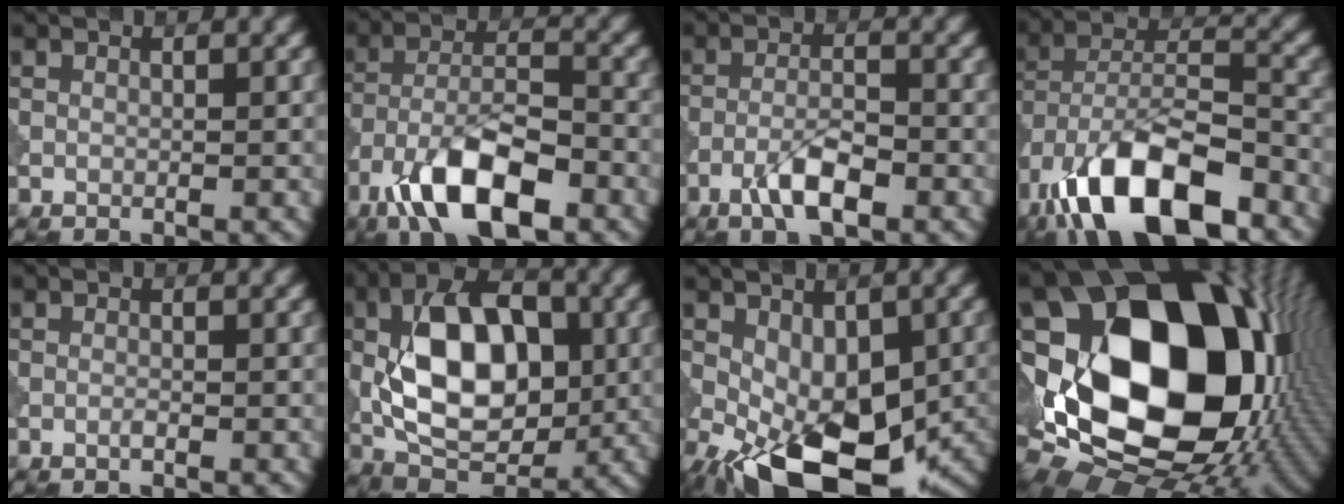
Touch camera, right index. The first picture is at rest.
{"total": 10.4, "force": [-5.9, 4.0, 7.6], "torque": [-0.133, 0.008, -0.111]}
{"total": 4.4, "force": [-2.4, 1.2, 3.4], "torque": [-0.068, 0.005, -0.051]}
{"total": 13.9, "force": [-8.4, 5.9, 9.4], "torque": [-0.171, -0.004, -0.153]}
{"total": 0.5, "force": [-0.3, 0.0, 0.4], "torque": [-0.010, 0.000, -0.007]}
{"total": 11.5, "force": [0.4, 6.5, 9.4], "torque": [-0.157, 0.015, -0.001]}
{"total": 13.4, "force": [-4.8, 7.1, 10.3], "torque": [-0.166, -0.036, -0.067]}
{"total": 20.2, "force": [1.4, 14.6, 13.9], "torque": [-0.271, -0.030, 0.047]}